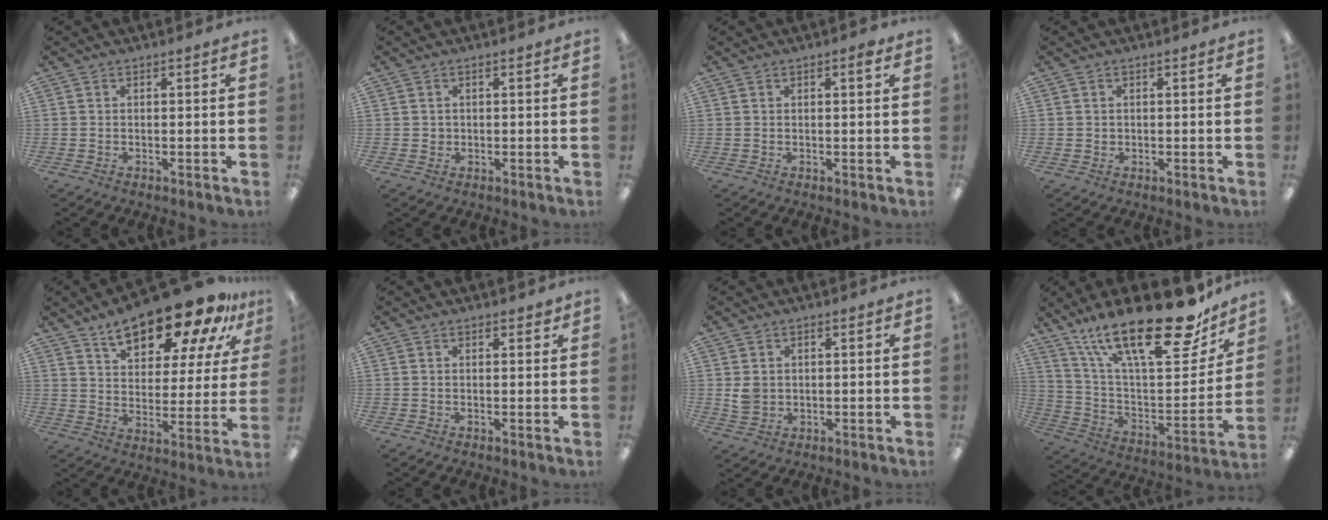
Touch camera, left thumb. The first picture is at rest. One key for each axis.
{"total": 1.1, "fx": 0.2, "fy": 1.1, "fz": 0.0, "tx": -0.002, "ty": 0.005, "tz": 0.002}
{"total": 1.5, "fx": 0.8, "fy": 0.4, "fz": 1.2, "tx": -0.017, "ty": 0.000, "tz": 0.012}
{"total": 0.8, "fx": 0.2, "fy": 0.8, "fz": -0.1, "tx": 0.000, "ty": 0.004, "tz": 0.003}
{"total": 18.5, "fx": 13.7, "fy": 7.5, "fz": 10.0, "tx": -0.158, "ty": -0.079, "tz": 0.232}
{"total": 1.2, "fx": 1.0, "fy": 0.6, "fz": 0.3, "tx": 0.002, "ty": -0.002, "tz": 0.016}
{"total": 3.7, "fx": 0.9, "fy": 3.3, "fz": 1.4, "tx": -0.013, "ty": -0.001, "tz": 0.015}
{"total": 27.8, "fx": 18.8, "fy": 9.3, "fz": 18.3, "tx": -0.286, "ty": -0.118, "tz": 0.319}